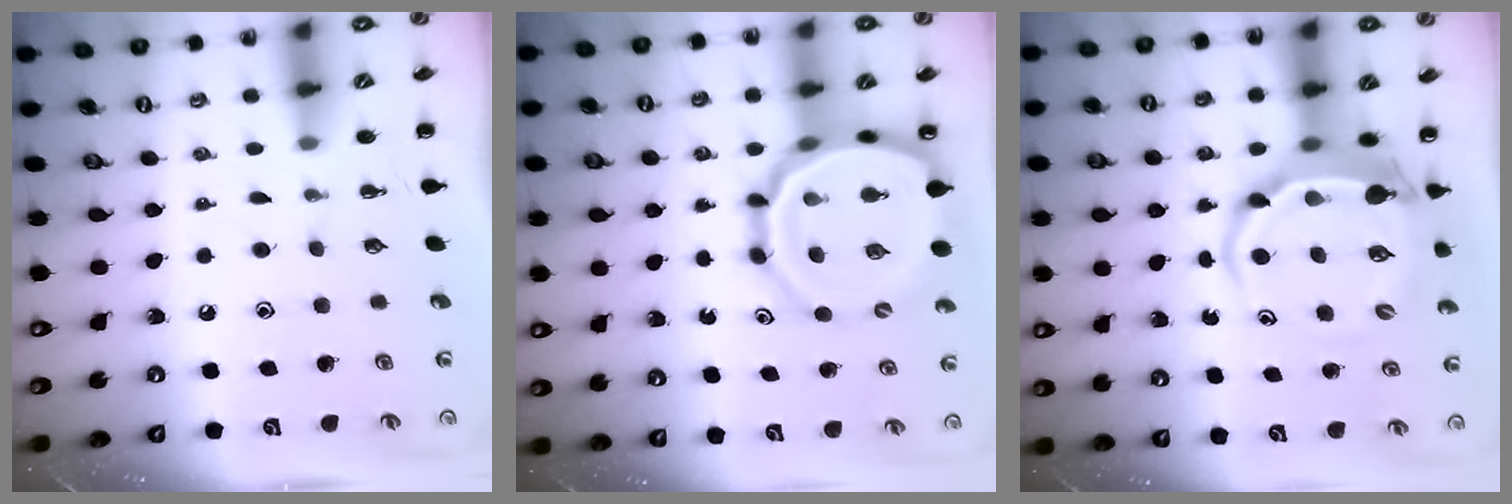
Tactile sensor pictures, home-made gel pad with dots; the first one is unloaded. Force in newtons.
{"total": 18.0, "press": 17.5, "slide": 4.1}
{"total": 6.5, "press": 6.4, "slide": 1.0}